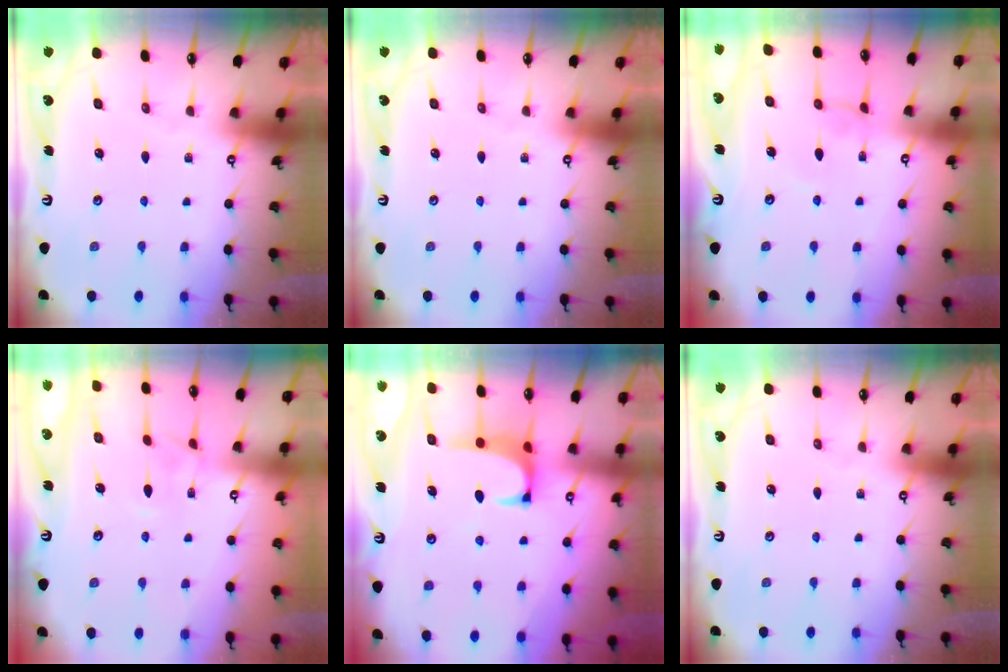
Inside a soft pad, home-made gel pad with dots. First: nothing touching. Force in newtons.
{"total": 0.0}
{"total": 0.5, "press": 0.4, "slide": 0.4}
{"total": 2.4, "press": 2.4, "slide": 0.7}
{"total": 0.9, "press": 0.7, "slide": 0.6}
{"total": 0.0}